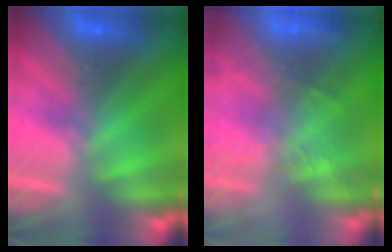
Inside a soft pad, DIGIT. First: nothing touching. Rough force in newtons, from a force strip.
{"total": 6.3}